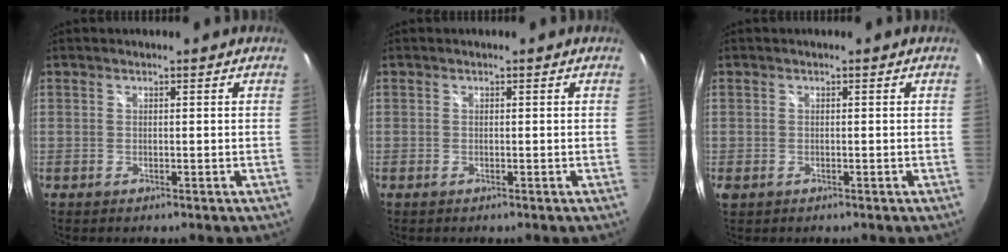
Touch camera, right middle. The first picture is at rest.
{"total": 0.0}
{"total": 1.2, "force": [-0.5, 0.9, 0.7], "torque": [-0.016, -0.004, -0.007]}